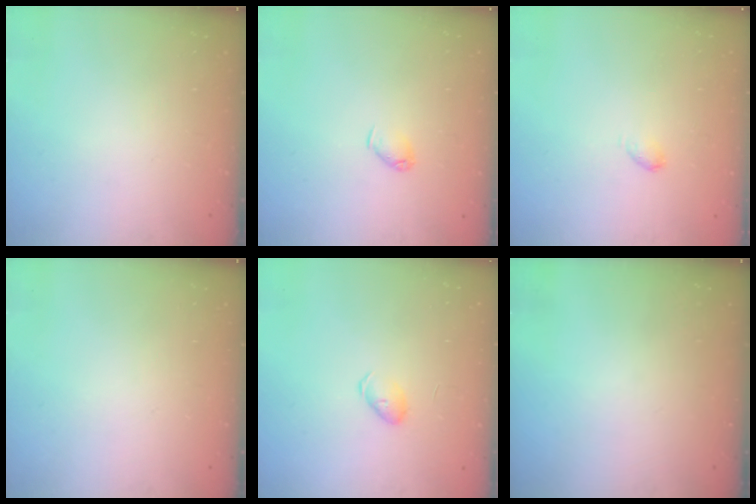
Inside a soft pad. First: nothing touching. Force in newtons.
{"total": 3.8, "press": 3.7, "slide": 0.8}
{"total": 2.9, "press": 2.9, "slide": 0.5}
{"total": 0.0}
{"total": 4.5, "press": 4.5, "slide": 0.5}
{"total": 0.0}